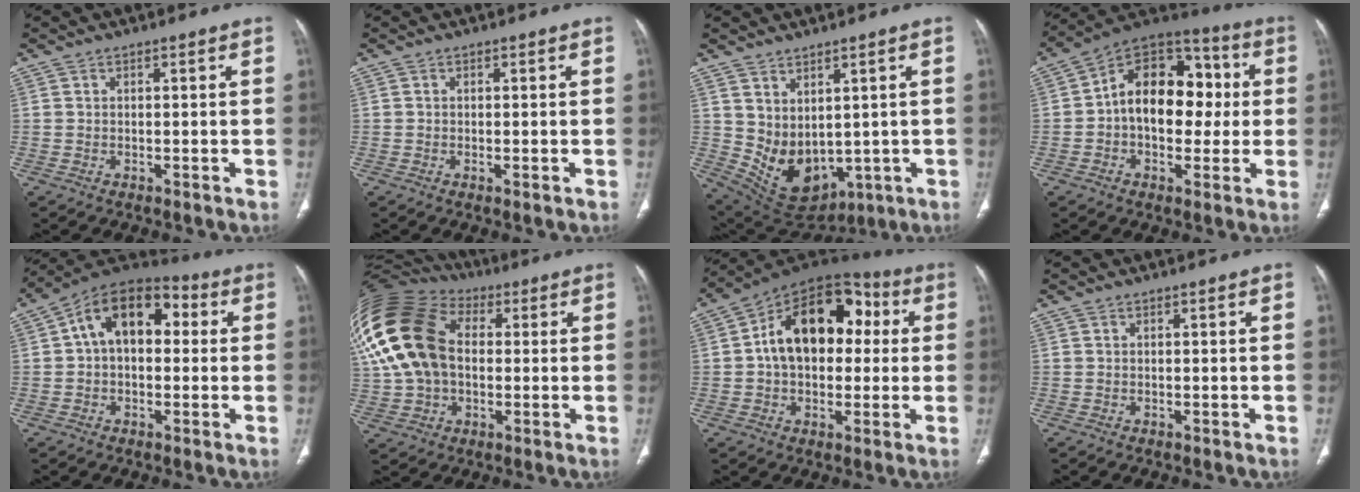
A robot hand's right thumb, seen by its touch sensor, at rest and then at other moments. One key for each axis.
{"total": 0.6, "fx": -0.2, "fy": 0.1, "fz": 0.6, "tx": -0.013, "ty": -0.003, "tz": -0.003}
{"total": 10.8, "fx": 1.8, "fy": 7.2, "fz": 7.8, "tx": -0.113, "ty": -0.025, "tz": 0.074}
{"total": 17.8, "fx": 0.7, "fy": 11.9, "fz": 13.3, "tx": -0.156, "ty": 0.041, "tz": 0.001}
{"total": 14.0, "fx": 2.3, "fy": 8.8, "fz": 10.7, "tx": -0.144, "ty": 0.040, "tz": 0.026}
{"total": 25.2, "fx": 3.7, "fy": 17.5, "fz": 17.7, "tx": -0.404, "ty": 0.041, "tz": 0.072}
{"total": 19.0, "fx": 2.4, "fy": 12.5, "fz": 14.1, "tx": -0.187, "ty": 0.039, "tz": 0.030}
{"total": 0.0}